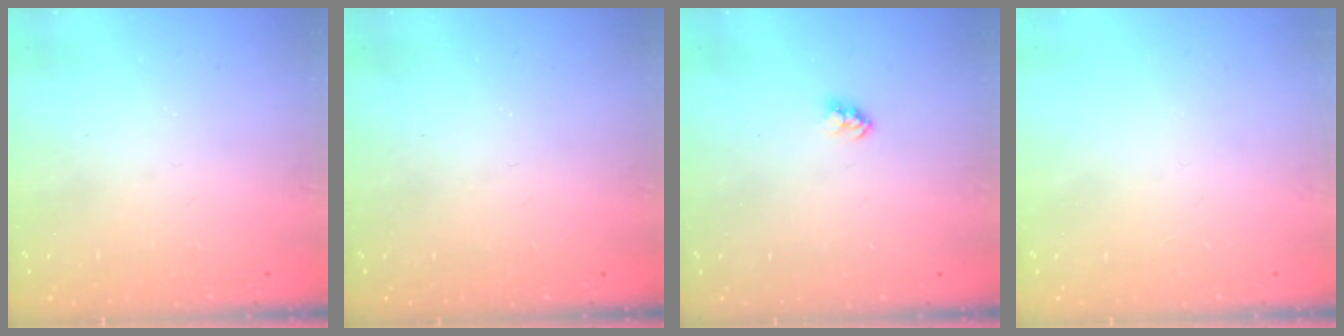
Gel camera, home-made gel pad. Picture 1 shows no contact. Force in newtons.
{"total": 0.0}
{"total": 2.4, "press": 2.4, "slide": 0.2}
{"total": 0.0}